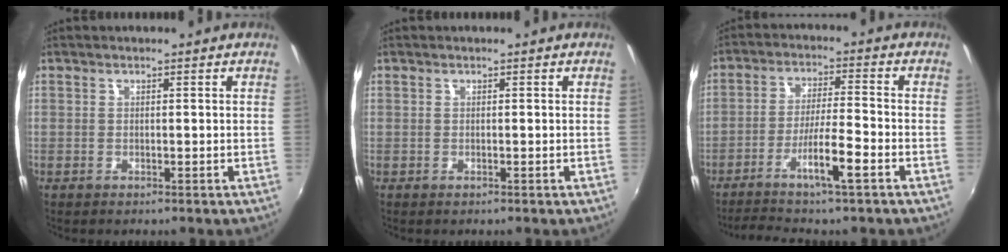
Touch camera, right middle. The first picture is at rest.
{"total": 0.0}
{"total": 8.1, "force": [-5.2, -0.3, 6.2], "torque": [-0.131, -0.001, -0.092]}